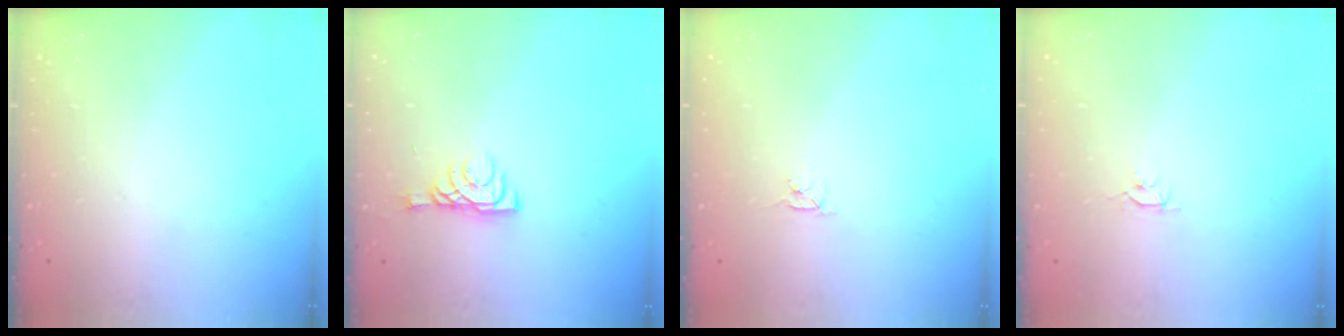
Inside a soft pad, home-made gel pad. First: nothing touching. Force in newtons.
{"total": 6.0, "press": 6.0, "slide": 0.7}
{"total": 2.8, "press": 2.8, "slide": 0.3}
{"total": 2.6, "press": 2.6, "slide": 0.3}